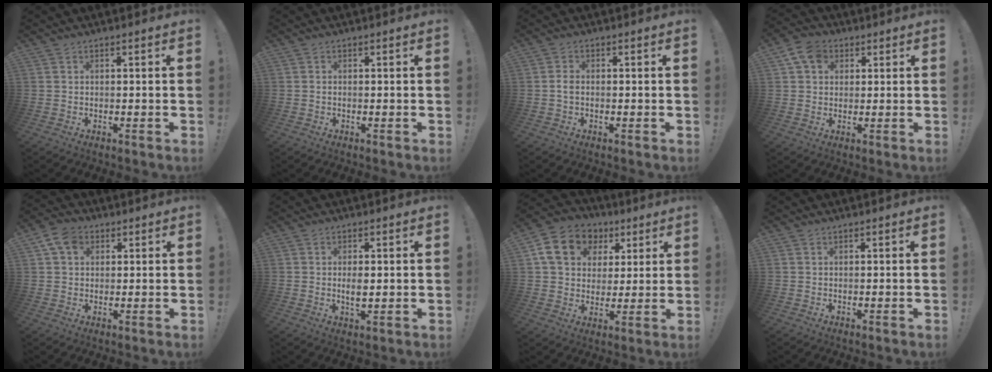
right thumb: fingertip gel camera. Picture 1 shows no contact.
{"total": 0.0}
{"total": 1.7, "force": [-0.3, 1.0, 1.3], "torque": [-0.023, 0.007, -0.006]}
{"total": 7.5, "force": [3.0, 5.9, 3.6], "torque": [-0.055, 0.001, 0.059]}
{"total": 6.9, "force": [2.6, 5.2, 3.7], "torque": [-0.061, 0.004, 0.053]}
{"total": 3.2, "force": [0.1, 1.4, 2.9], "torque": [-0.046, -0.006, -0.003]}
{"total": 14.3, "force": [5.6, 11.5, 6.4], "torque": [-0.089, -0.011, 0.112]}
{"total": 0.0}